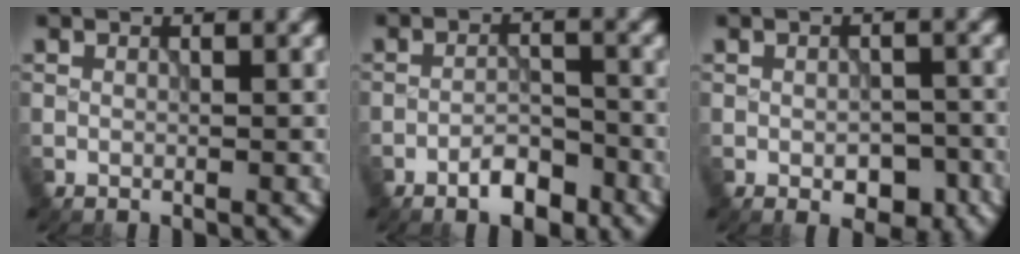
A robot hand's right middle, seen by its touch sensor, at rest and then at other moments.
{"total": 3.0, "force": [-2.1, 1.1, 1.8], "torque": [-0.024, 0.008, -0.039]}
{"total": 3.3, "force": [-1.4, 1.7, 2.4], "torque": [-0.032, -0.006, -0.015]}